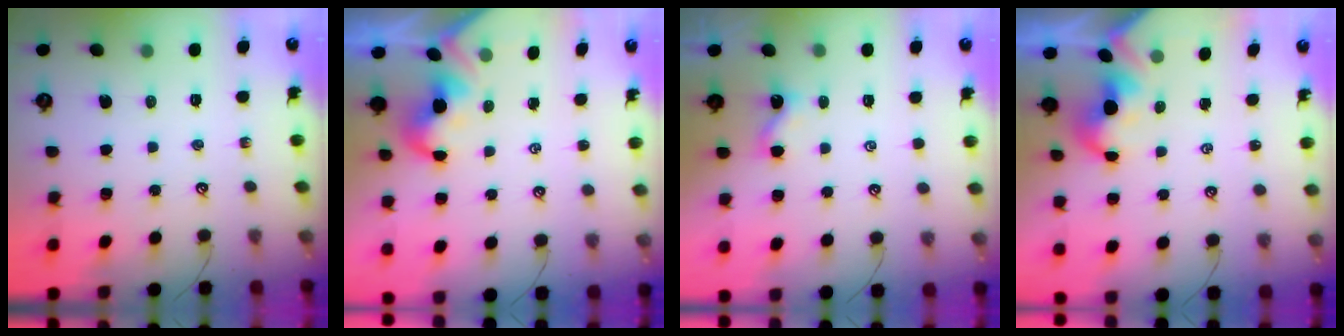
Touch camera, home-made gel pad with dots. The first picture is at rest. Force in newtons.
{"total": 1.9, "press": 1.8, "slide": 0.5}
{"total": 2.5, "press": 2.5, "slide": 0.1}
{"total": 2.4, "press": 2.3, "slide": 0.3}